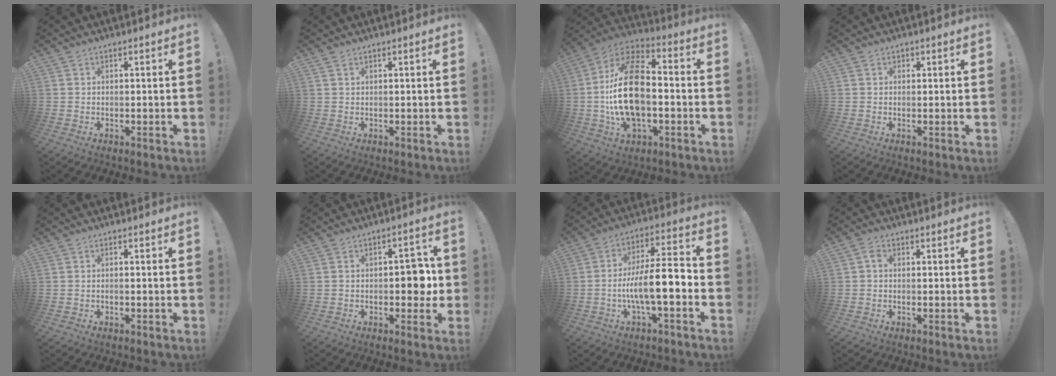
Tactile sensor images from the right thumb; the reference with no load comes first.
{"total": 0.8, "force": [0.6, 0.3, 0.4], "torque": [-0.003, -0.002, 0.012]}
{"total": 22.7, "force": [-1.4, 13.0, 18.6], "torque": [-0.338, 0.019, -0.022]}
{"total": 0.6, "force": [0.3, 0.6, 0.1], "torque": [0.004, -0.001, 0.003]}
{"total": 0.8, "force": [-0.4, -0.1, 0.7], "torque": [-0.014, 0.001, -0.007]}
{"total": 7.8, "force": [-1.1, 4.4, 6.3], "torque": [-0.080, 0.012, -0.019]}
{"total": 15.1, "force": [-4.4, 3.3, 14.0], "torque": [-0.248, 0.018, -0.074]}
{"total": 1.7, "force": [-0.3, 1.1, 1.2], "torque": [-0.020, 0.005, -0.007]}